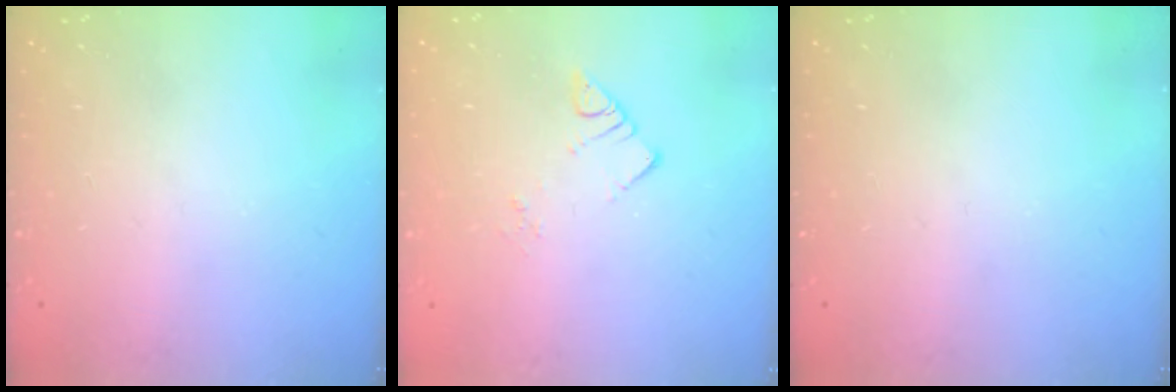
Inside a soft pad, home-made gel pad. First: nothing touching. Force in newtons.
{"total": 2.6, "press": 2.6, "slide": 0.1}
{"total": 0.0}